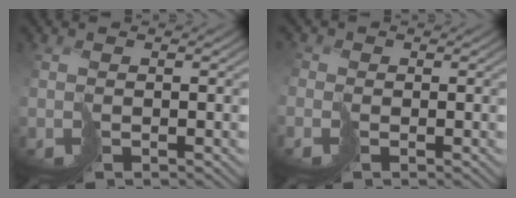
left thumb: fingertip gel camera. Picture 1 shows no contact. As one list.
[{"total": 1.2, "force": [-0.6, 0.9, -0.6], "torque": [0.020, 0.005, -0.021]}]